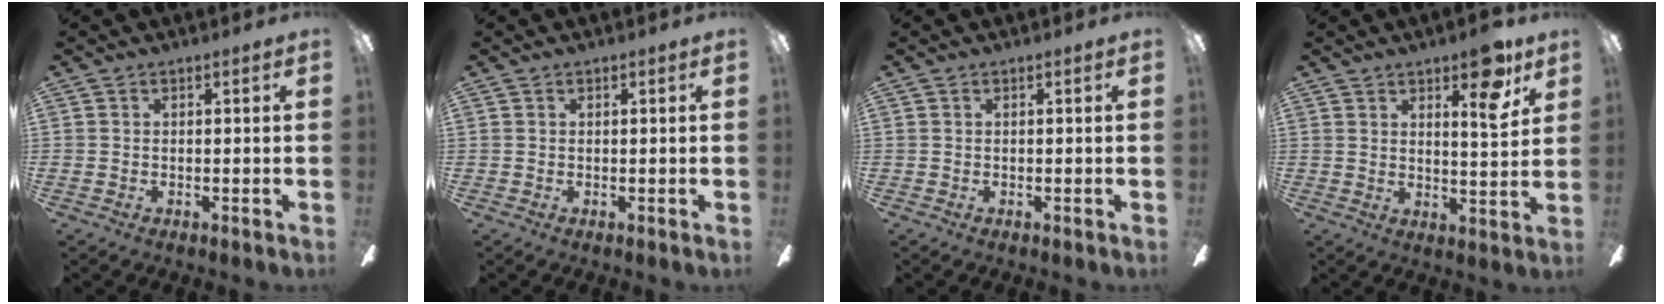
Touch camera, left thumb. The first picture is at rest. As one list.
[{"total": 0.0}, {"total": 0.0}, {"total": 9.2, "force": [5.8, 2.8, 6.5], "torque": [-0.077, -0.033, 0.089]}]